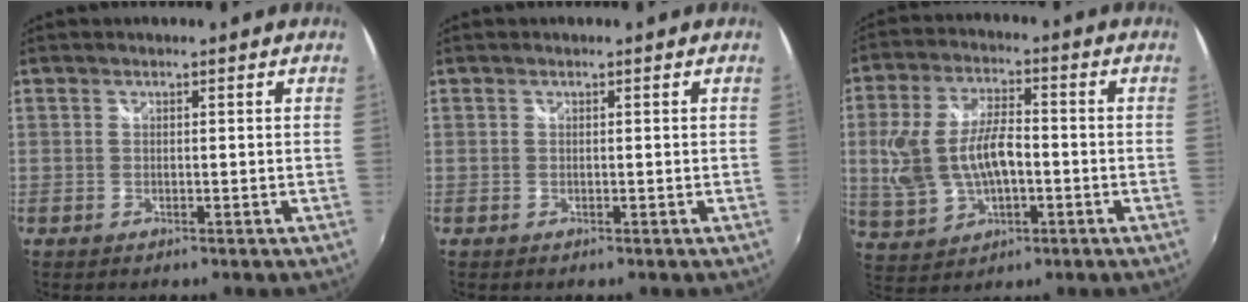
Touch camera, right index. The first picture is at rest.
{"total": 0.0}
{"total": 13.1, "force": [-1.3, 7.0, 10.9], "torque": [-0.232, 0.005, -0.013]}